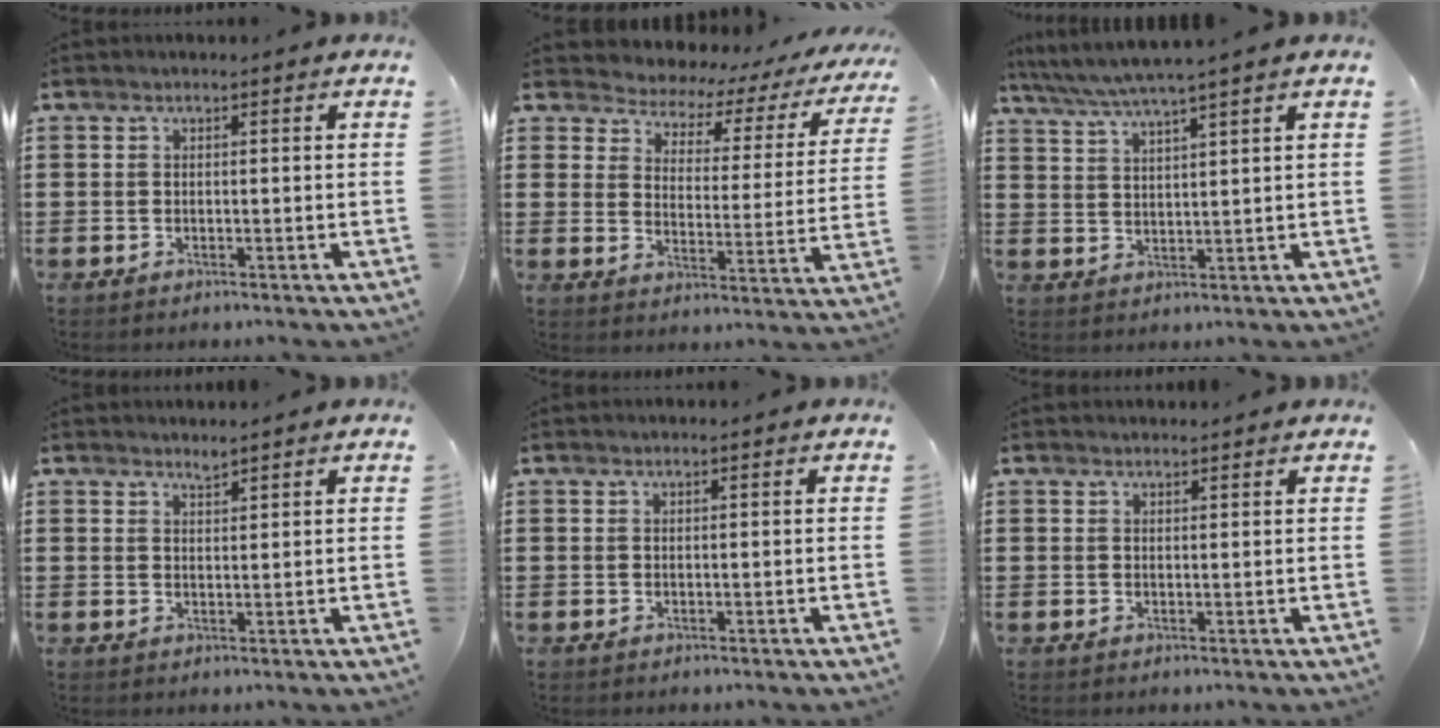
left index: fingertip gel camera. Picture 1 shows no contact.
{"total": 3.3, "force": [3.0, 1.2, 0.4], "torque": [-0.034, -0.028, 0.043]}
{"total": 4.5, "force": [3.9, -0.6, 2.2], "torque": [-0.055, -0.019, 0.066]}
{"total": 1.4, "force": [1.3, 0.1, 0.2], "torque": [-0.008, -0.001, 0.025]}
{"total": 0.0}
{"total": 1.0, "force": [1.0, 0.1, 0.0], "torque": [-0.003, 0.000, 0.021]}